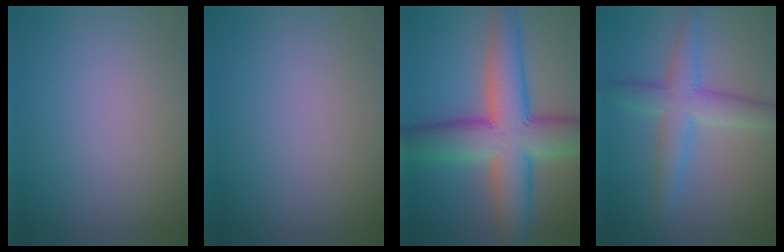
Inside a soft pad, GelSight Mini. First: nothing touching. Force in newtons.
{"total": 0.0}
{"total": 11.2, "press": 11.2, "slide": 0.4}
{"total": 4.7, "press": 4.7, "slide": 0.1}